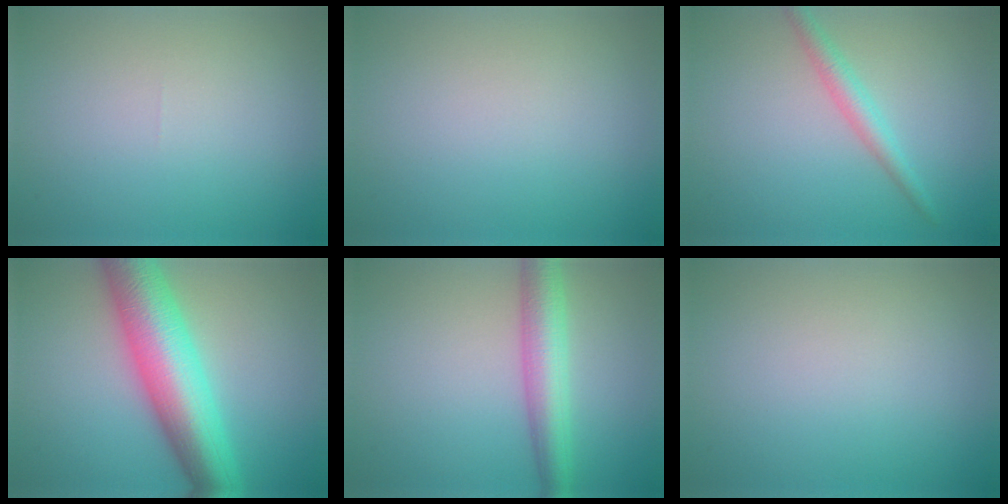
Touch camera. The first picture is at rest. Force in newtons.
{"total": 0.0}
{"total": 2.2, "press": 2.2, "slide": 0.0}
{"total": 10.0, "press": 10.0, "slide": 0.1}
{"total": 4.6, "press": 4.6, "slide": 0.0}
{"total": 0.0}